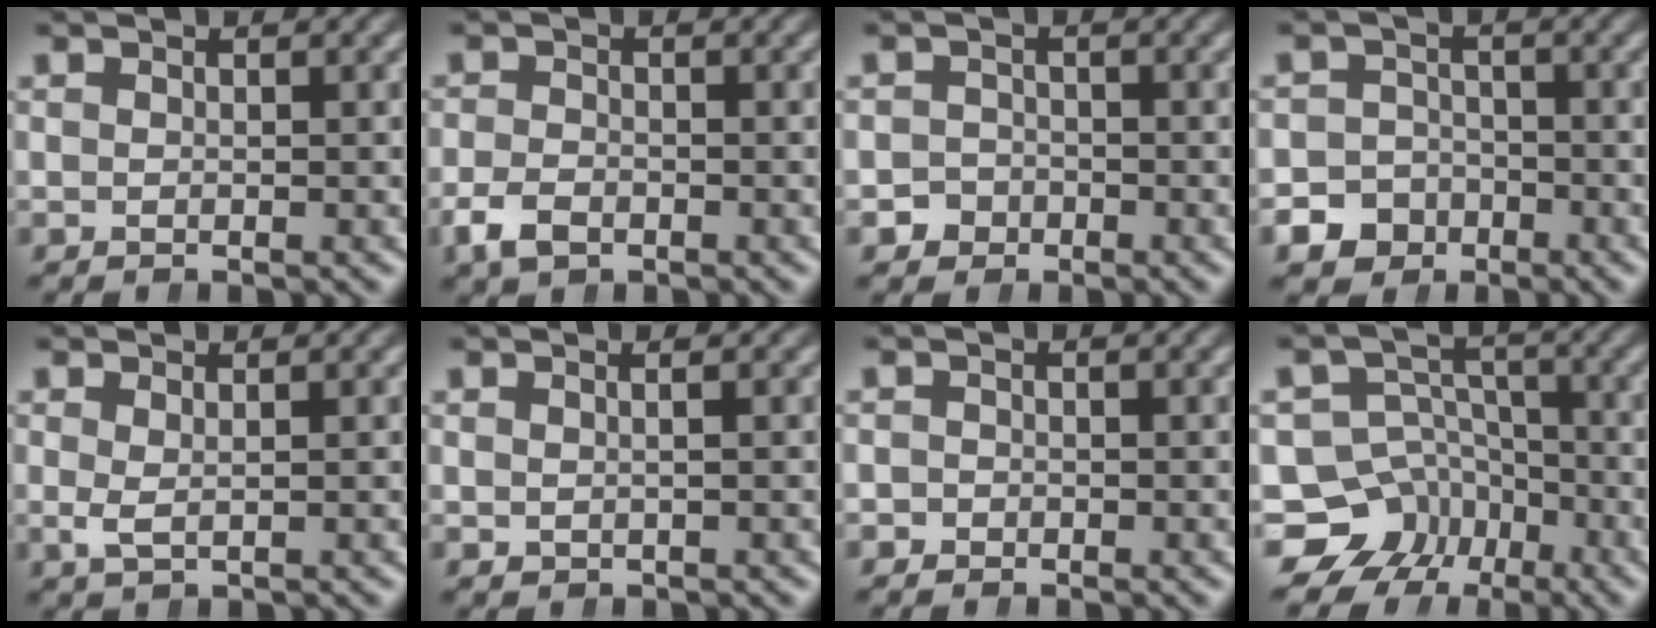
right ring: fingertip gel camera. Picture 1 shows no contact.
{"total": 2.6, "force": [-1.7, 1.6, 1.2], "torque": [-0.029, -0.013, -0.026]}
{"total": 3.2, "force": [-1.8, 2.6, 0.1], "torque": [-0.008, -0.015, -0.030]}
{"total": 7.2, "force": [-4.0, 6.0, 0.9], "torque": [-0.021, -0.024, -0.070]}
{"total": 1.0, "force": [0.2, 0.0, 1.0], "torque": [-0.023, -0.013, 0.014]}
{"total": 0.8, "force": [0.3, -0.2, 0.7], "torque": [-0.010, 0.001, 0.011]}
{"total": 1.1, "force": [-0.7, 0.8, -0.3], "torque": [0.005, -0.007, -0.014]}
{"total": 14.4, "force": [-5.6, 12.4, 4.6], "torque": [-0.093, -0.070, -0.084]}